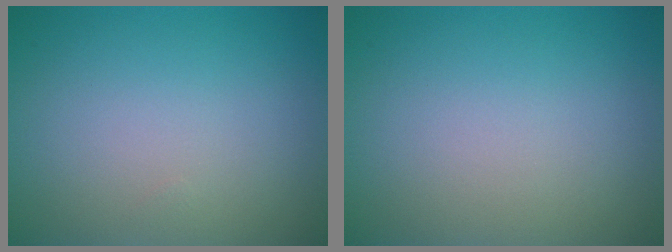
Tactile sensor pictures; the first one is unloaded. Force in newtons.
{"total": 0.0}